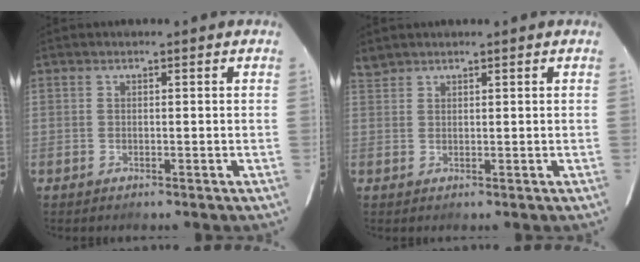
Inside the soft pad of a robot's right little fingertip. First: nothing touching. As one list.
[{"total": 1.4, "force": [1.4, 0.2, -0.1], "torque": [-0.005, 0.012, 0.036]}]